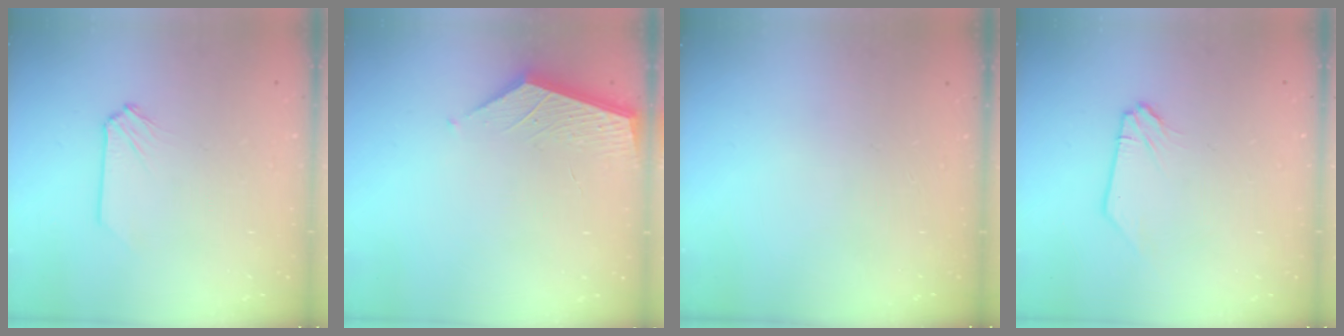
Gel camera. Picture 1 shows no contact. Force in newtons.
{"total": 2.6, "press": 2.6, "slide": 0.3}
{"total": 0.0}
{"total": 0.0}